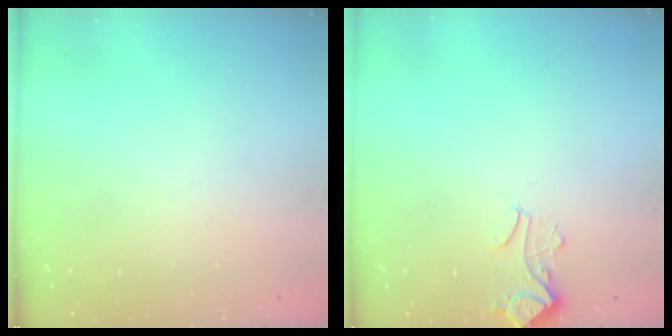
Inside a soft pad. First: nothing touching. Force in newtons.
{"total": 2.1, "press": 2.1, "slide": 0.5}